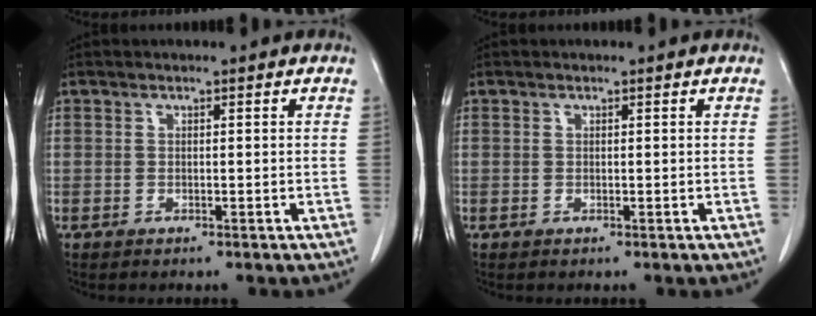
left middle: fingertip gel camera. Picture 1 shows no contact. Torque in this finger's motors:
{"motor_torque": [0.07, -0.06, -0.03, -0.01]}